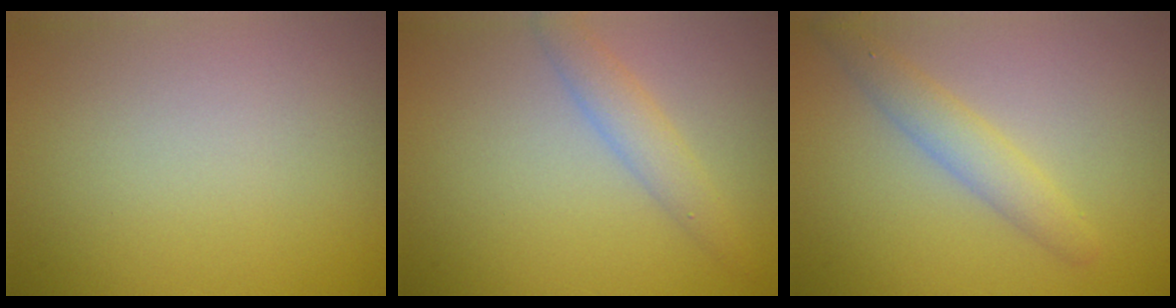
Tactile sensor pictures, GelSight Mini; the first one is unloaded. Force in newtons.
{"total": 2.3, "press": 2.3, "slide": 0.0}
{"total": 2.8, "press": 2.8, "slide": 0.0}